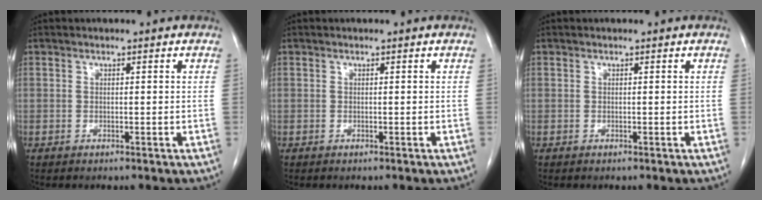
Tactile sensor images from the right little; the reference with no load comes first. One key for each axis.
{"total": 0.0}
{"total": 0.0}